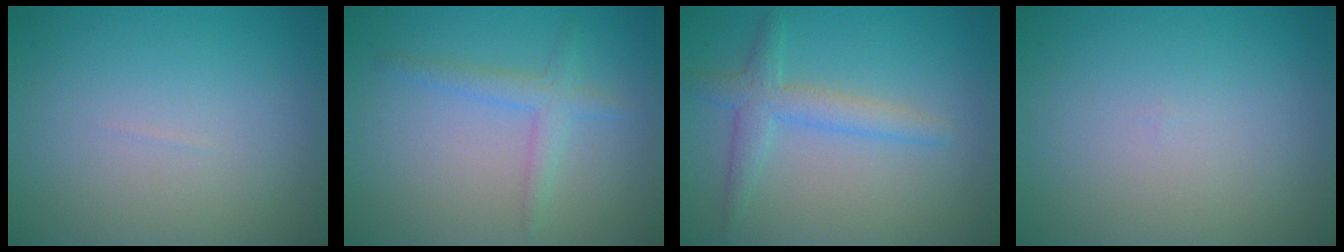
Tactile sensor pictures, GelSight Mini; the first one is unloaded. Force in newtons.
{"total": 2.1, "press": 2.1, "slide": 0.1}
{"total": 3.0, "press": 3.0, "slide": 0.0}
{"total": 0.0}